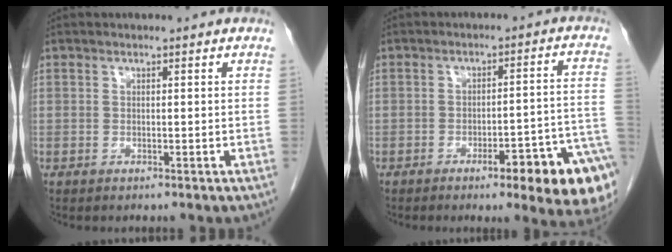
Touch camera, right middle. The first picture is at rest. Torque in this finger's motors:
{"motor_torque": [1.10, -1.03, 0.31, 0.09]}